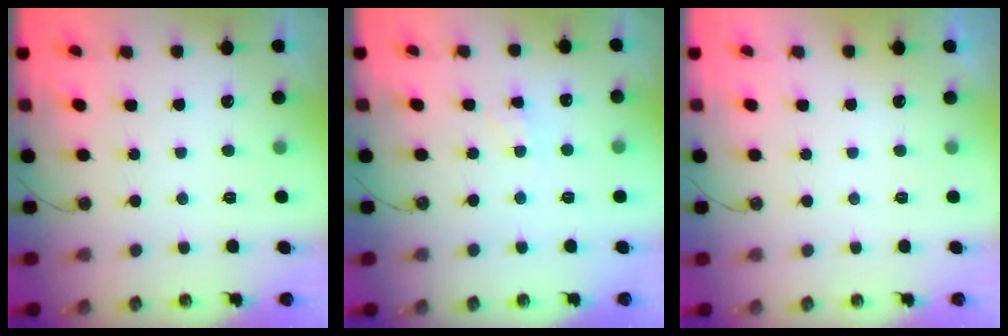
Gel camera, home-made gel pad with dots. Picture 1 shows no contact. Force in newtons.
{"total": 1.9, "press": 1.9, "slide": 0.1}
{"total": 0.0}